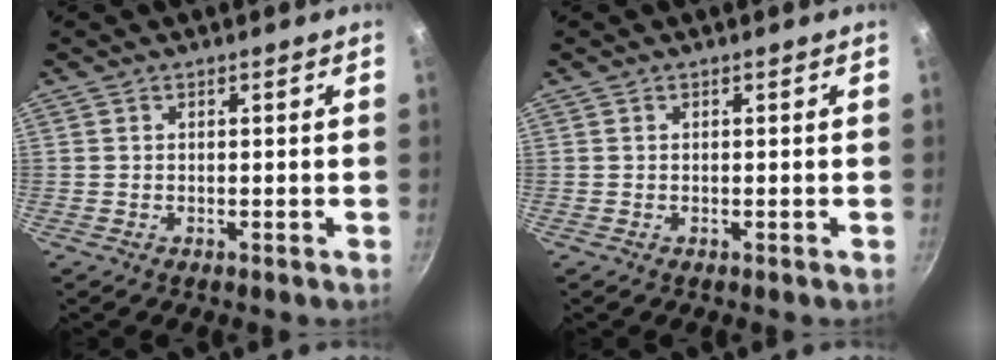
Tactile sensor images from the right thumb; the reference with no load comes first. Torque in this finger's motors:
{"motor_torque": [-0.07, 0.08, 0.00, 0.00, 0.00]}